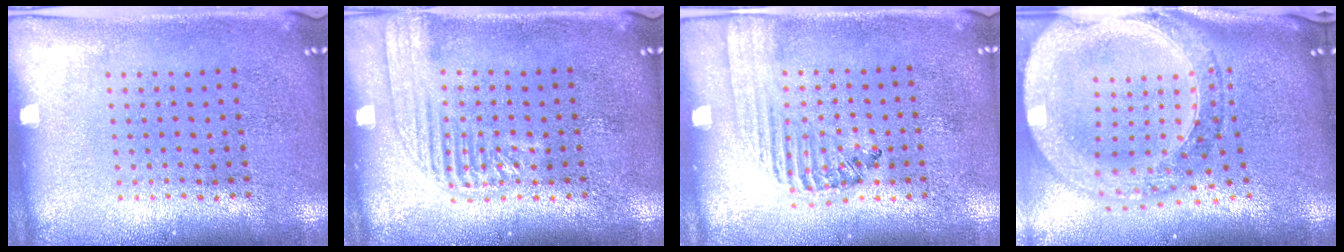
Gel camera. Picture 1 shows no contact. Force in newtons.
{"total": 2.3, "press": 2.3, "slide": 0.4}
{"total": 1.4, "press": 1.2, "slide": 0.7}
{"total": 3.4, "press": 2.7, "slide": 2.0}